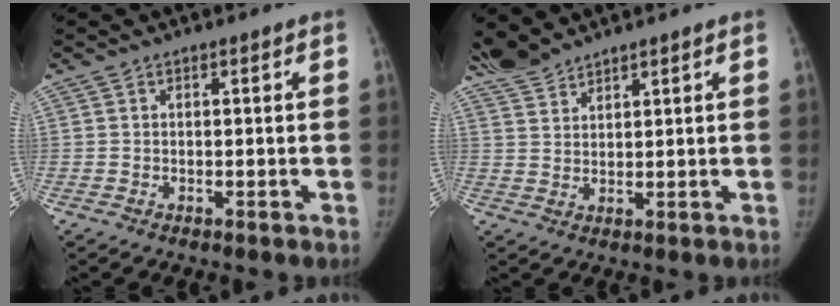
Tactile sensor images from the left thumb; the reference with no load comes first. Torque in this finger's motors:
{"motor_torque": [-0.16, -0.31, -0.36, -0.35, 0.07]}